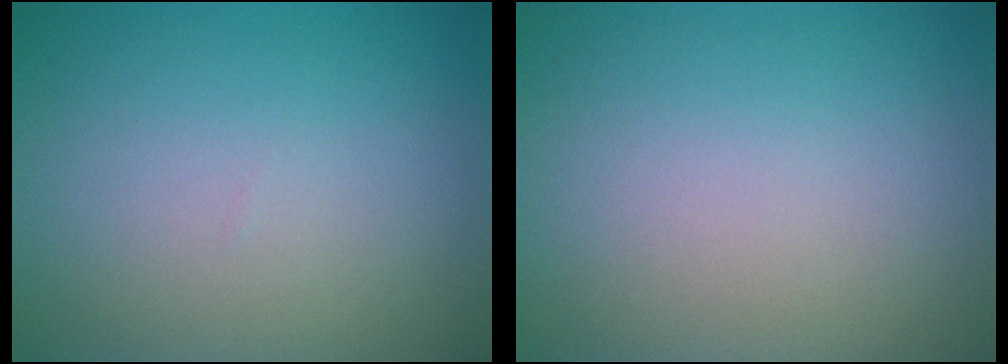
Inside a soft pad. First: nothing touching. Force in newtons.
{"total": 0.0}